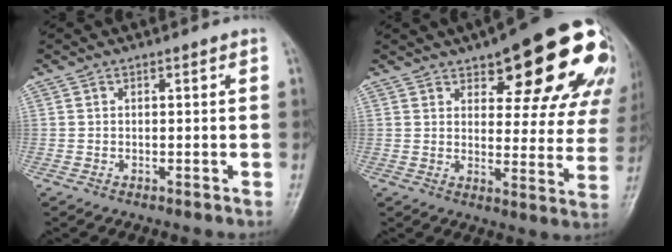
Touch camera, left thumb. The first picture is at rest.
{"total": 23.4, "force": [13.8, 8.6, 16.9], "torque": [-0.177, -0.045, 0.168]}